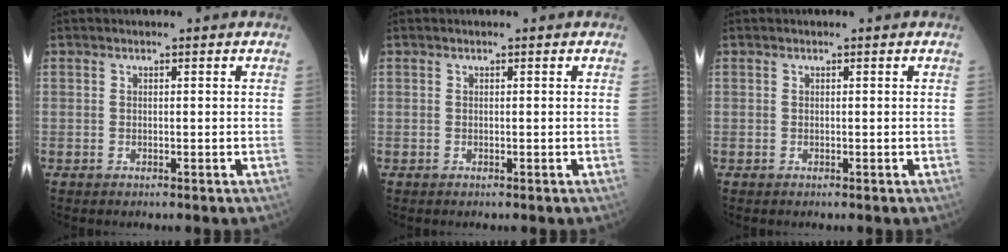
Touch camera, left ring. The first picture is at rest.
{"total": 0.0}
{"total": 0.0}